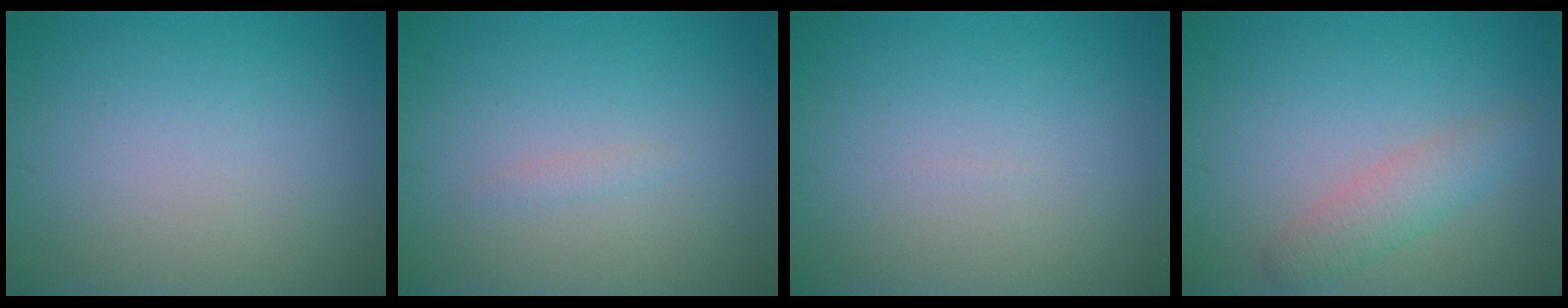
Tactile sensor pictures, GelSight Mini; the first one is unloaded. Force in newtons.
{"total": 0.7, "press": 0.6, "slide": 0.1}
{"total": 0.0}
{"total": 2.5, "press": 2.5, "slide": 0.2}